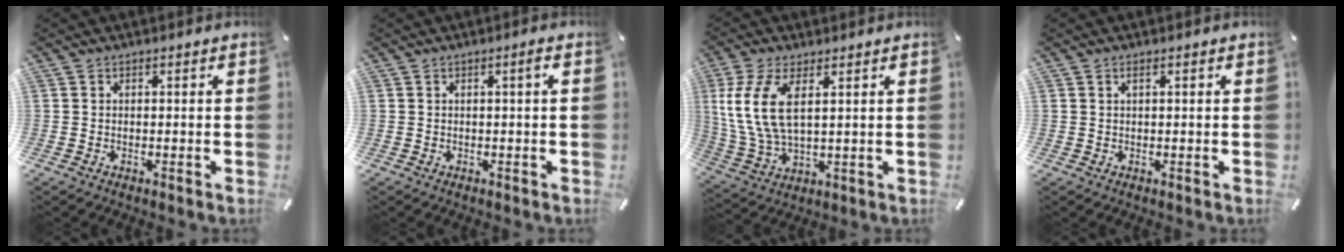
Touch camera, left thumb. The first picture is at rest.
{"total": 1.6, "force": [0.1, 0.0, 1.6], "torque": [-0.028, 0.000, 0.001]}
{"total": 10.6, "force": [3.1, 5.1, 8.7], "torque": [-0.209, -0.009, 0.056]}
{"total": 1.0, "force": [0.4, 0.2, 0.9], "torque": [-0.017, 0.002, 0.005]}